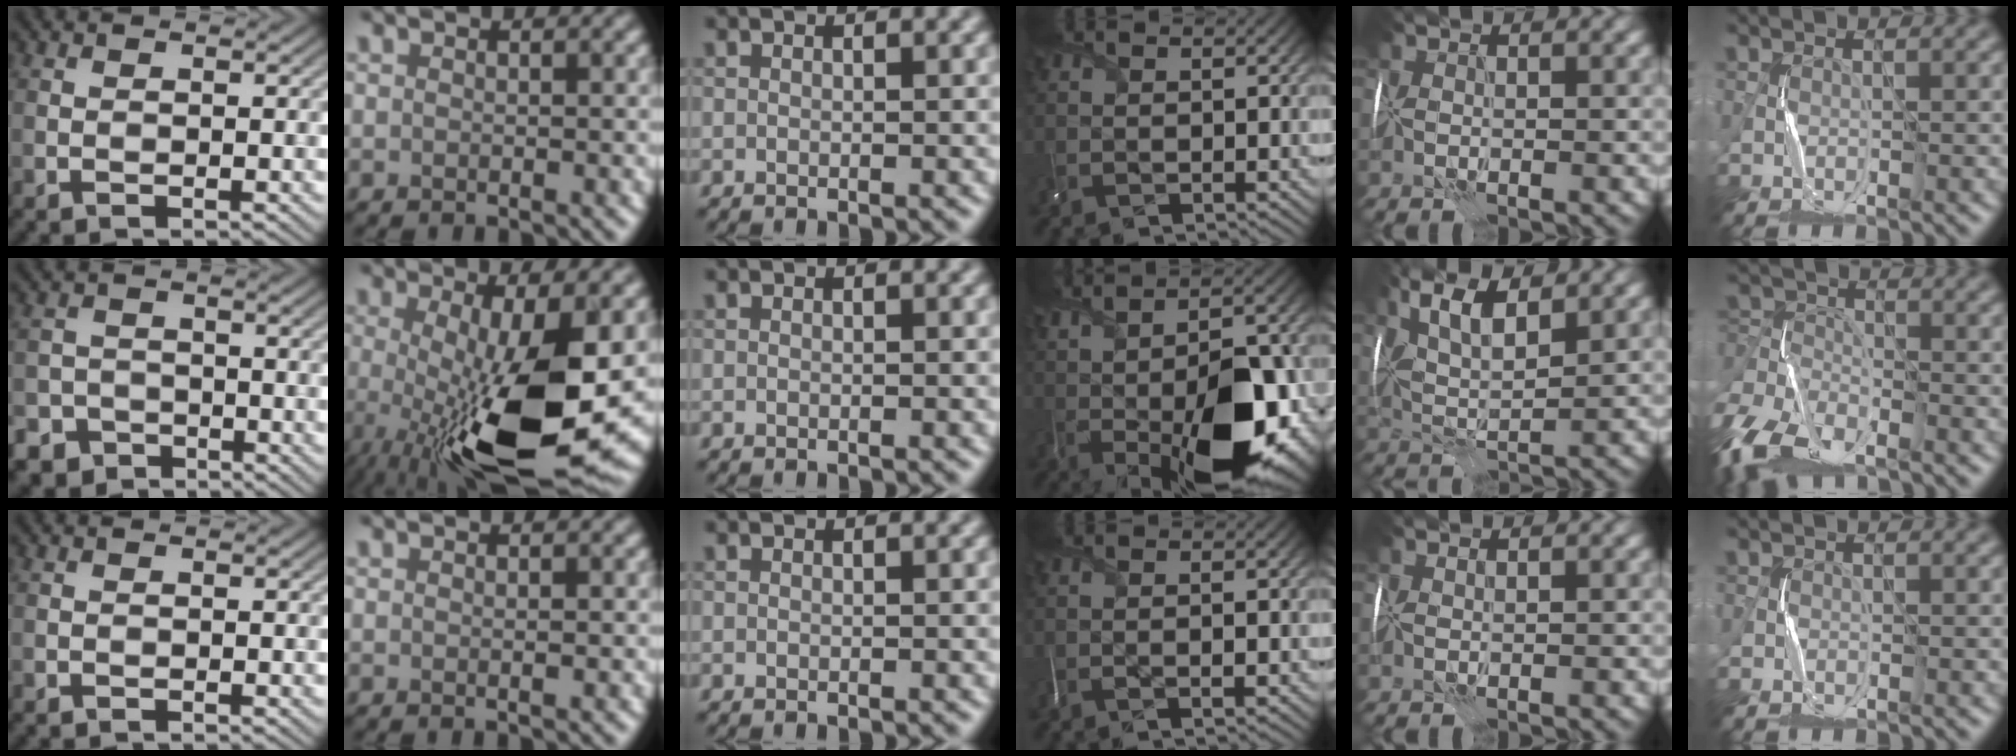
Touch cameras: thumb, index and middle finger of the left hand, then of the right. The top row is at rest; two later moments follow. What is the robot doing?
{"motion": "wrap", "object": "scarf"}